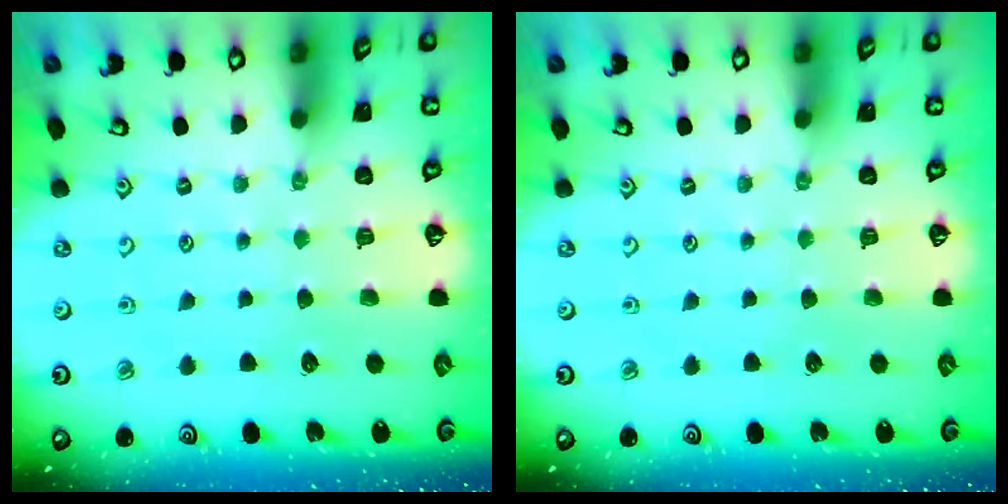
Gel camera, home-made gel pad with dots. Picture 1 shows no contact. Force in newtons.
{"total": 0.0}